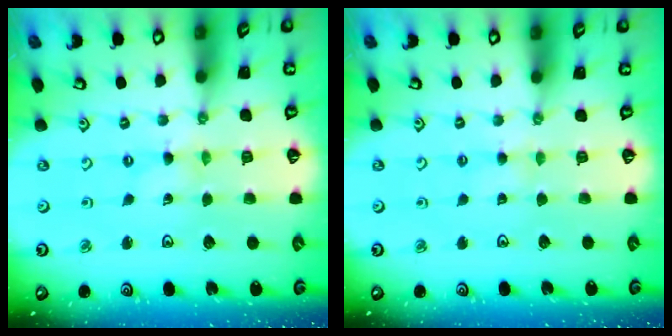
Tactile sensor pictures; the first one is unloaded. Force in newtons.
{"total": 2.0, "press": 2.0, "slide": 0.3}